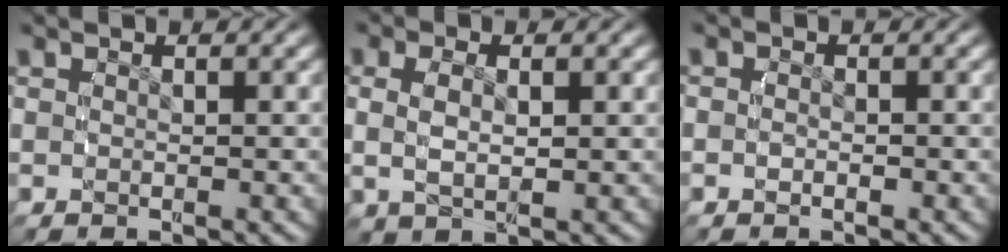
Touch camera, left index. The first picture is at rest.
{"total": 3.4, "force": [0.4, 2.0, 2.7], "torque": [-0.066, 0.002, 0.011]}
{"total": 1.2, "force": [-0.6, 0.9, 0.5], "torque": [-0.016, 0.002, -0.015]}